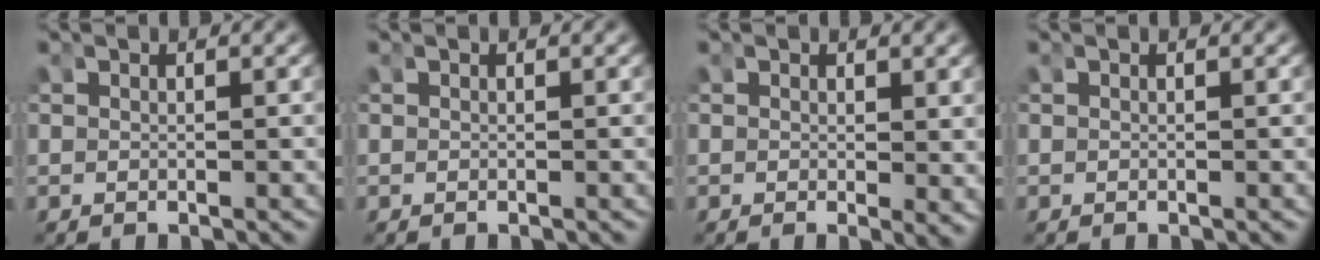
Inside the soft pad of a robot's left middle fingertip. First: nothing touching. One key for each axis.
{"total": 0.0}
{"total": 0.9, "fx": 0.1, "fy": 0.3, "fz": 0.9, "tx": -0.011, "ty": -0.008, "tz": 0.003}
{"total": 0.0}